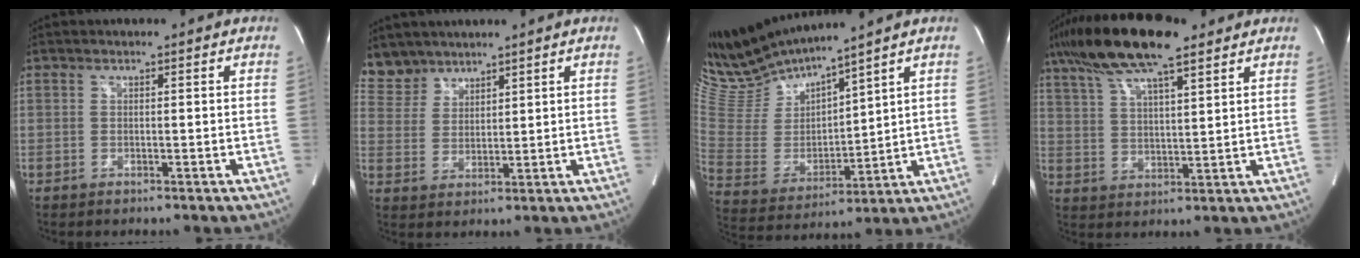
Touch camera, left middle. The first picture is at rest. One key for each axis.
{"total": 5.3, "fx": 4.7, "fy": 2.4, "fz": -0.2, "tx": 0.003, "ty": 0.005, "tz": 0.105}
{"total": 12.3, "fx": 11.9, "fy": -0.2, "fz": 3.1, "tx": -0.083, "ty": -0.005, "tz": 0.256}
{"total": 15.1, "fx": 10.8, "fy": 2.9, "fz": 10.2, "tx": -0.201, "ty": 0.029, "tz": 0.194}